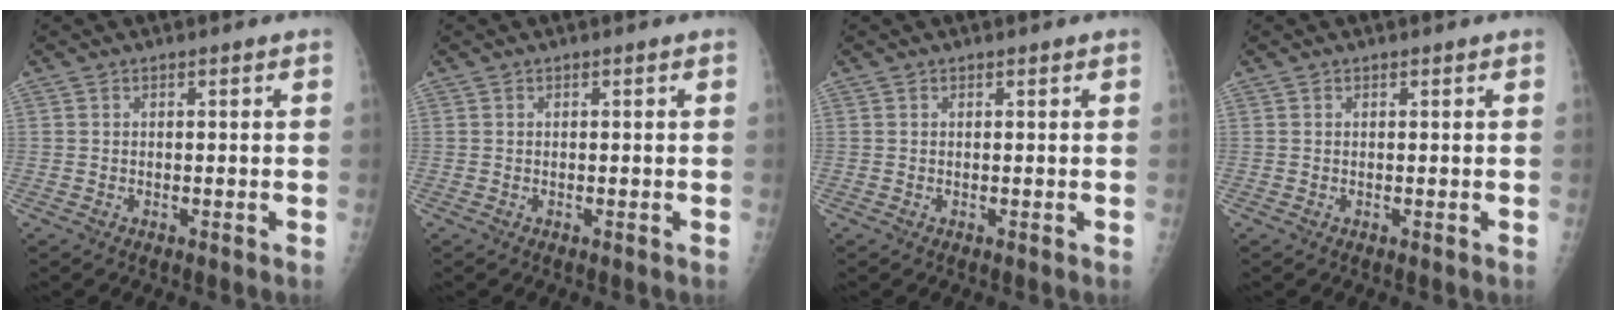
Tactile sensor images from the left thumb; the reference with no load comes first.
{"total": 0.0}
{"total": 0.0}
{"total": 0.0}